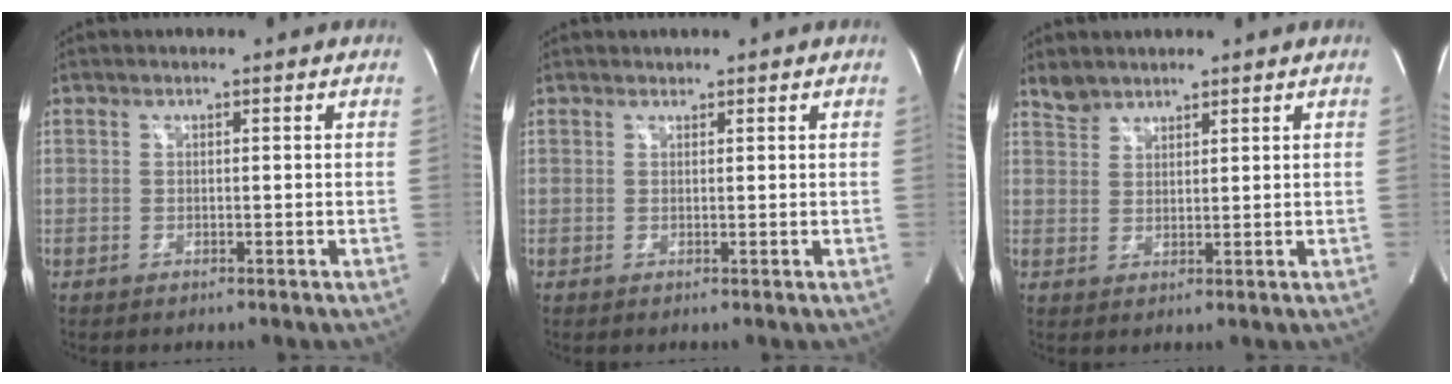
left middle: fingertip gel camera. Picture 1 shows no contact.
{"total": 0.9, "force": [0.8, 0.3, 0.0], "torque": [-0.004, 0.006, 0.015]}
{"total": 3.0, "force": [2.7, 1.2, 0.0], "torque": [-0.002, 0.007, 0.051]}